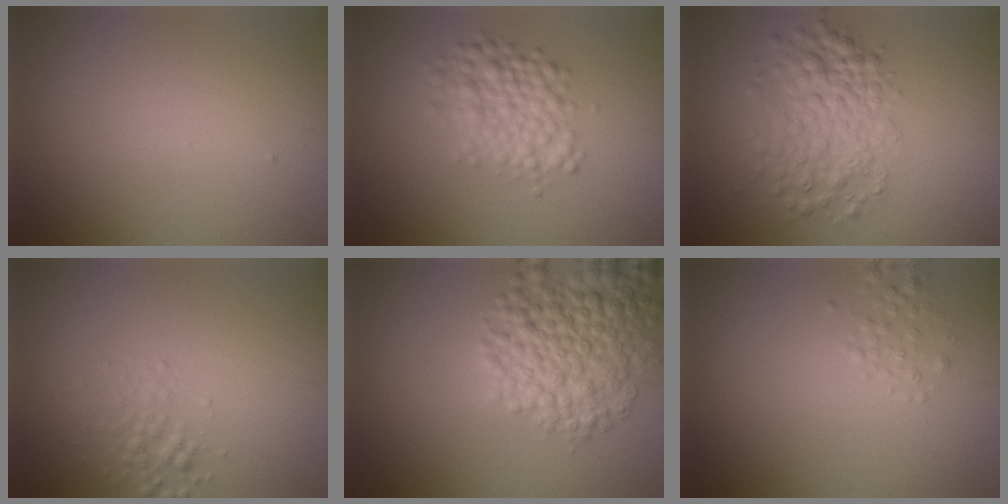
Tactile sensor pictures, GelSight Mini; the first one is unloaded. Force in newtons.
{"total": 4.0, "press": 4.0, "slide": 0.1}
{"total": 5.0, "press": 5.0, "slide": 0.2}
{"total": 1.6, "press": 1.6, "slide": 0.1}
{"total": 6.5, "press": 6.5, "slide": 0.2}
{"total": 1.2, "press": 1.2, "slide": 0.1}